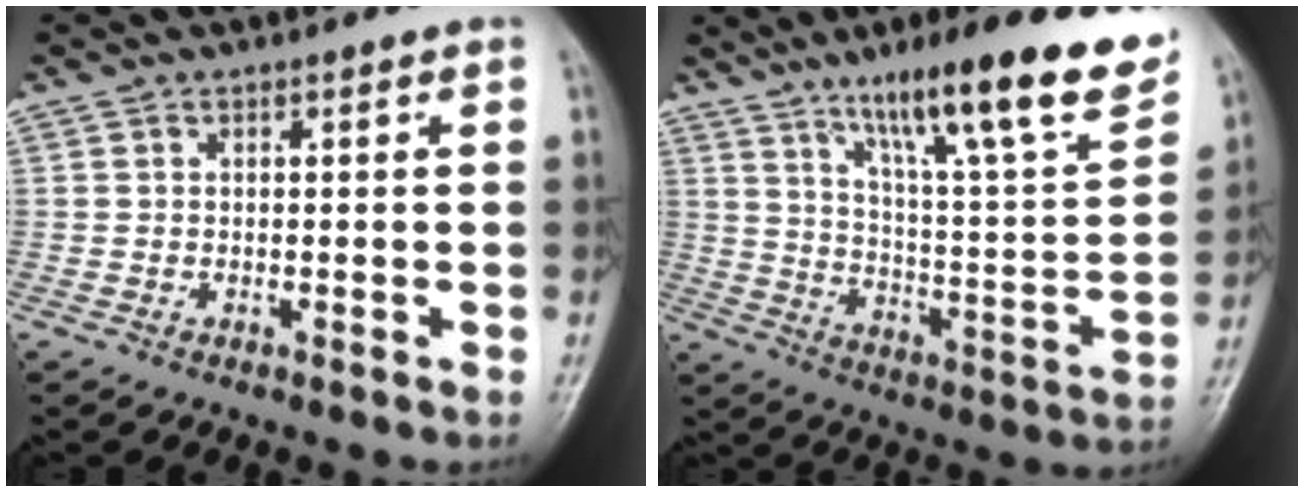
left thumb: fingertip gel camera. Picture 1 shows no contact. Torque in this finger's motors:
{"motor_torque": [1.07, 0.96, 1.44, -1.33, 0.13]}